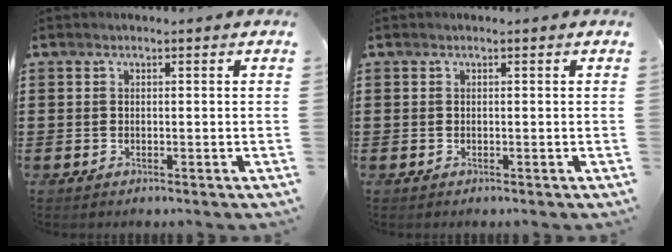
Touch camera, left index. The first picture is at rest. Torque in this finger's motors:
{"motor_torque": [-0.01, -0.01, 0.00, 0.00]}